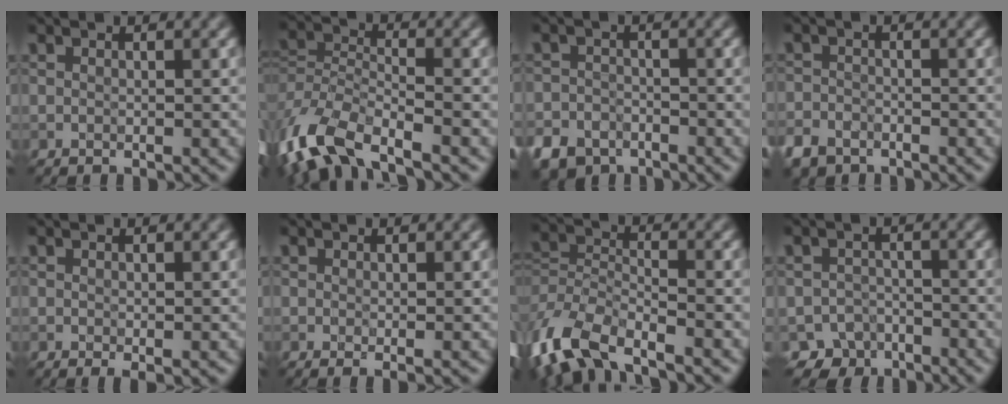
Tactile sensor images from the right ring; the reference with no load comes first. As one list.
[{"total": 8.4, "force": [-5.7, 3.3, 5.2], "torque": [-0.116, -0.011, -0.119]}, {"total": 4.0, "force": [-2.9, 2.6, 0.9], "torque": [-0.015, -0.007, -0.055]}, {"total": 2.4, "force": [-1.9, 1.4, 0.4], "torque": [-0.006, -0.003, -0.046]}, {"total": 0.7, "force": [0.1, 0.3, 0.6], "torque": [-0.007, -0.005, 0.002]}, {"total": 0.7, "force": [0.1, 0.1, 0.7], "torque": [-0.010, -0.007, 0.002]}, {"total": 7.1, "force": [-4.9, 3.0, 4.1], "torque": [-0.093, -0.008, -0.106]}, {"total": 3.6, "force": [-2.6, 2.5, 0.1], "torque": [0.020, -0.001, -0.040]}]